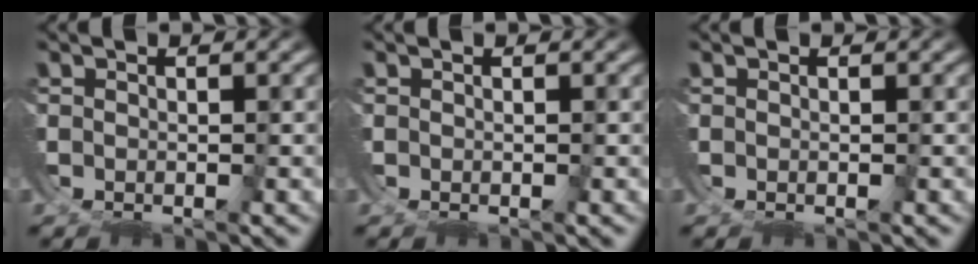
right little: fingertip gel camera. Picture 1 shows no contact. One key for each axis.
{"total": 0.0}
{"total": 0.0}